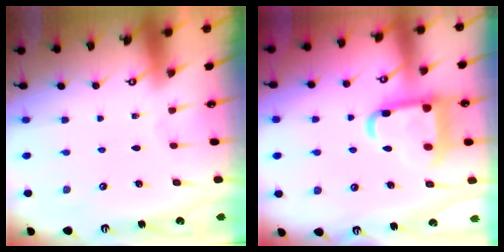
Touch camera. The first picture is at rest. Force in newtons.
{"total": 15.7, "press": 15.6, "slide": 1.6}